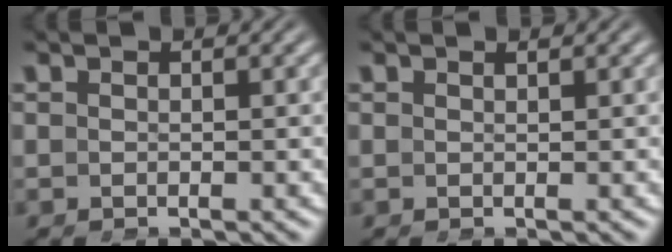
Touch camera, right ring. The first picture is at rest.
{"total": 0.6, "force": [0.3, -0.4, -0.1], "torque": [0.006, 0.000, 0.008]}